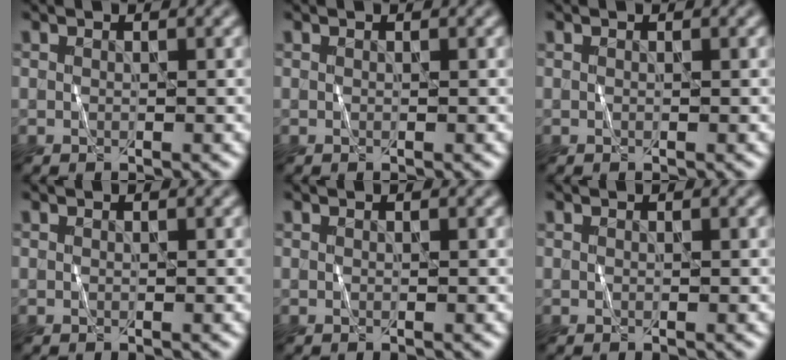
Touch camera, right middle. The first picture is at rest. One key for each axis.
{"total": 0.0}
{"total": 0.0}
{"total": 0.0}
{"total": 0.0}
{"total": 0.0}